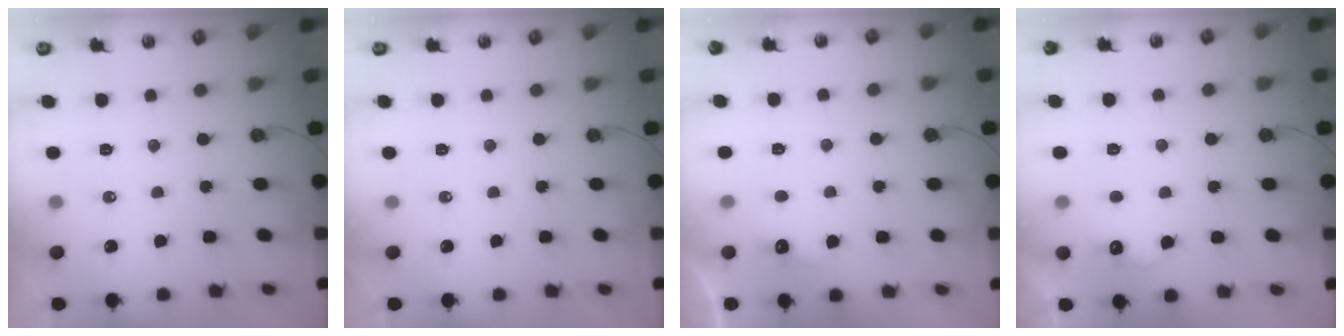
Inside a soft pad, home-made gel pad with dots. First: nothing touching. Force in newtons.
{"total": 0.0}
{"total": 5.7, "press": 5.5, "slide": 1.2}
{"total": 7.2, "press": 7.1, "slide": 1.3}